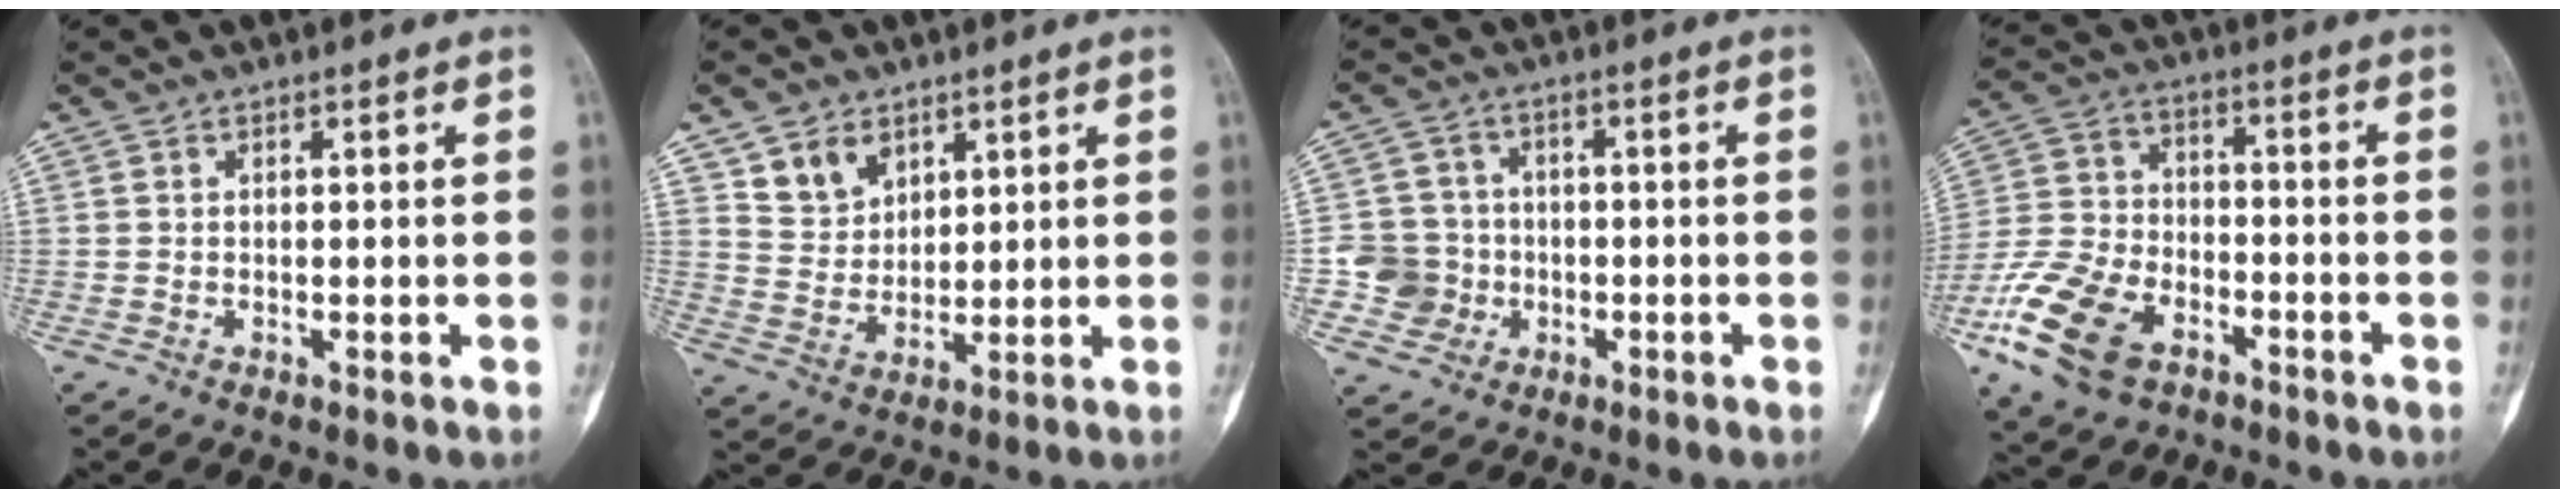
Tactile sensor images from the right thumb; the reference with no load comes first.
{"total": 7.2, "force": [4.2, 5.2, 2.7], "torque": [-0.022, -0.029, 0.086]}
{"total": 7.2, "force": [-1.7, 6.9, 0.8], "torque": [0.021, 0.015, -0.032]}
{"total": 16.0, "force": [-8.1, 9.6, 9.9], "torque": [-0.197, 0.029, -0.153]}